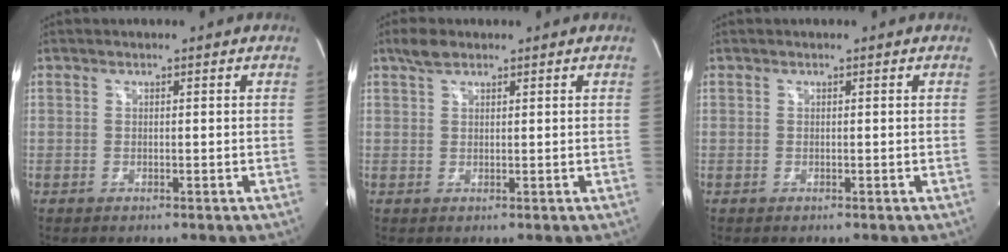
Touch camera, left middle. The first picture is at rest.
{"total": 2.4, "force": [1.9, 1.0, 1.2], "torque": [-0.031, 0.009, 0.037]}
{"total": 0.0}